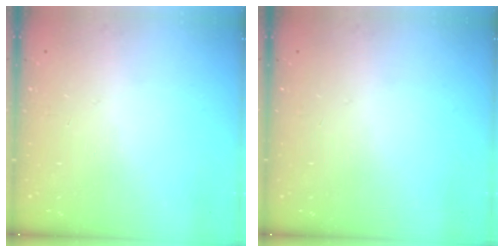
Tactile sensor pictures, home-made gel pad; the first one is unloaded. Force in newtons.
{"total": 0.0}